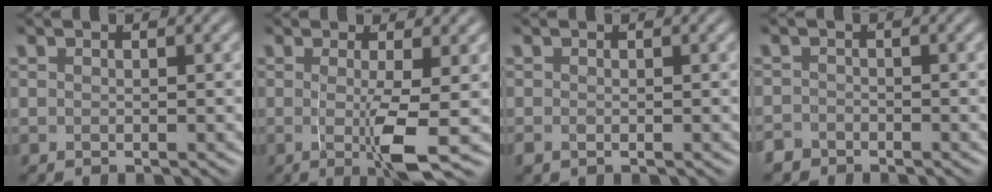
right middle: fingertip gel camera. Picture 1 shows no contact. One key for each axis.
{"total": 4.3, "fx": -0.8, "fy": -0.3, "fz": 4.2, "tx": -0.074, "ty": -0.021, "tz": -0.005}
{"total": 1.0, "fx": -0.6, "fy": 0.5, "fz": 0.6, "tx": -0.021, "ty": -0.012, "tz": -0.003}
{"total": 1.9, "fx": -1.8, "fy": 0.7, "fz": -0.1, "tx": 0.006, "ty": -0.014, "tz": -0.028}